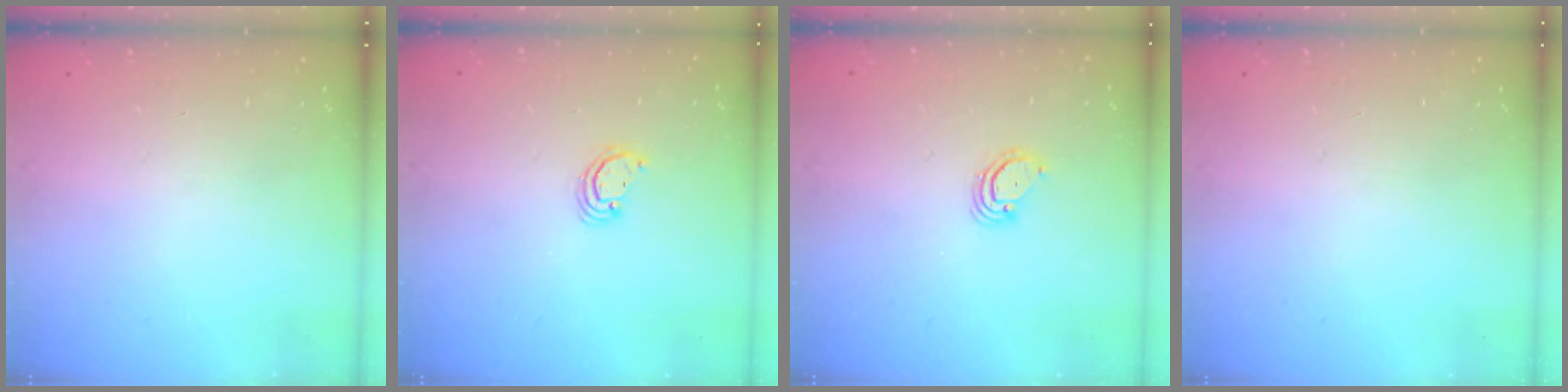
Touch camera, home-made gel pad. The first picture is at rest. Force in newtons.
{"total": 2.7, "press": 2.7, "slide": 0.2}
{"total": 3.1, "press": 3.1, "slide": 0.2}
{"total": 0.0}